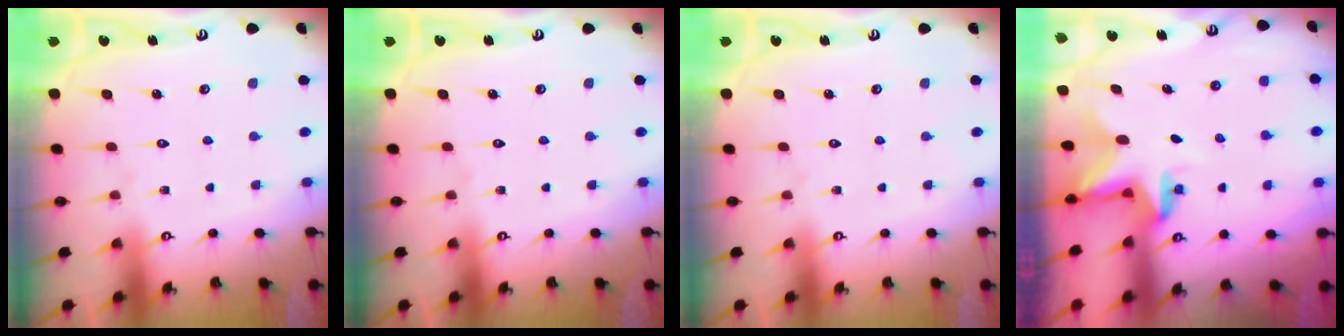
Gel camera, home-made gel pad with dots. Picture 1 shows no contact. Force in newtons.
{"total": 0.0}
{"total": 0.0}
{"total": 2.8, "press": 2.8, "slide": 0.2}